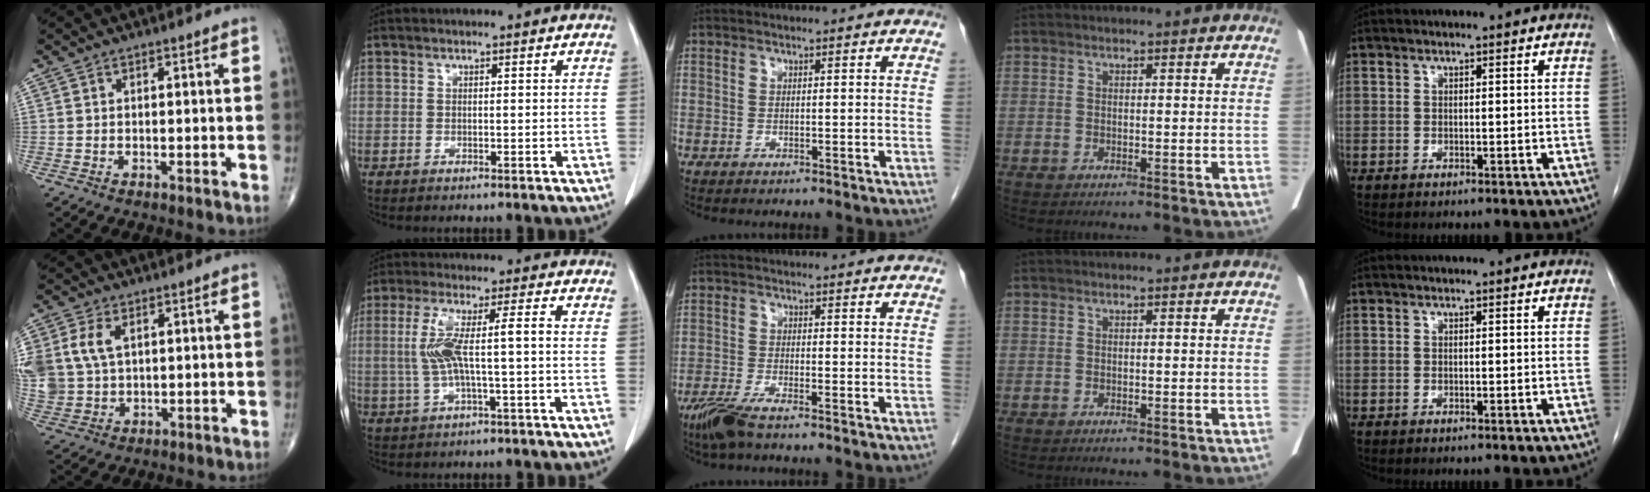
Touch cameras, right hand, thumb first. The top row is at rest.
{"thumb": {"total": 11.3, "force": [2.9, 7.9, 7.6], "torque": [-0.182, 0.001, 0.066]}, "index": {"total": 7.2, "force": [-0.3, 0.5, 7.1], "torque": [-0.148, 0.019, -0.002]}, "middle": {"total": 4.5, "force": [-3.3, 0.4, 3.0], "torque": [-0.068, -0.012, -0.067]}}